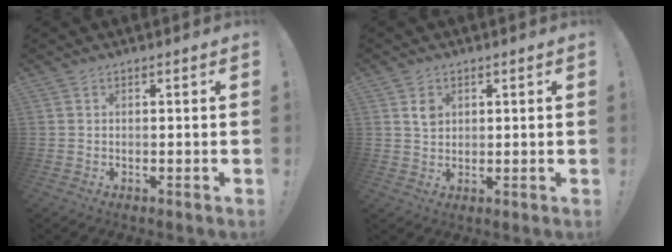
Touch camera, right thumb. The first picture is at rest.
{"total": 3.4, "force": [1.5, 2.6, 1.6], "torque": [-0.007, -0.008, 0.023]}